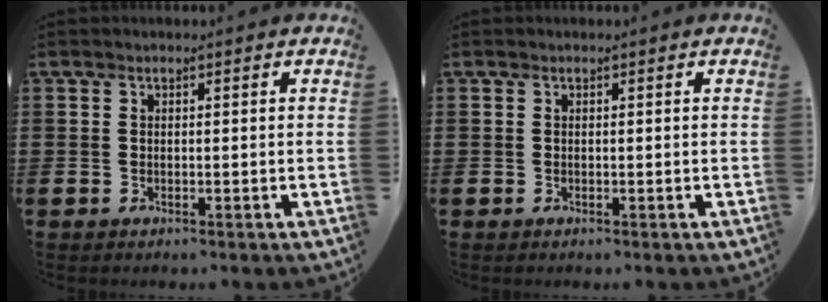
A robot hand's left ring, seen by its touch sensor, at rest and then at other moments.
{"total": 0.0}